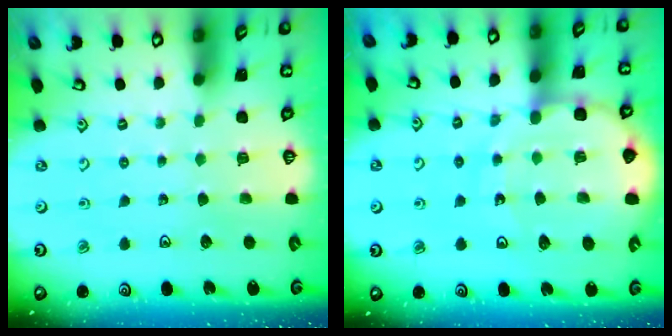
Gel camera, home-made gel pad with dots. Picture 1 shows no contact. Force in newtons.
{"total": 12.4, "press": 12.3, "slide": 1.4}